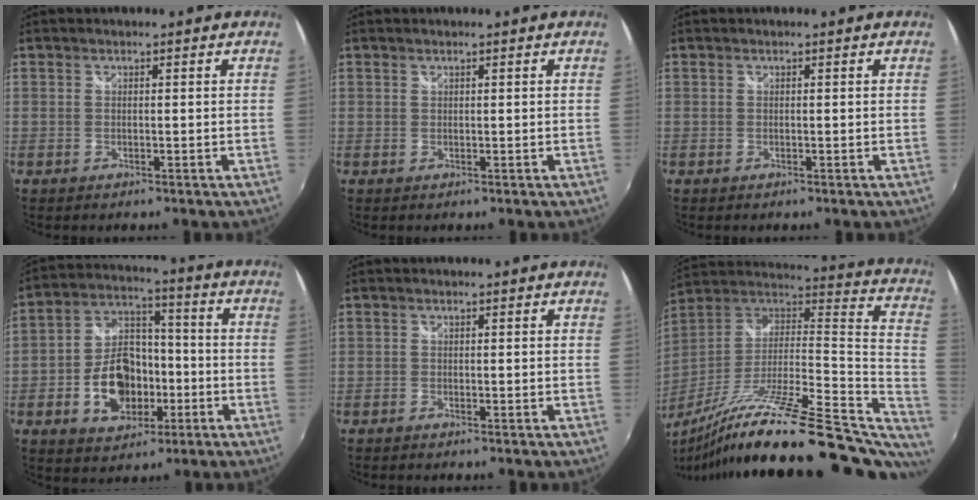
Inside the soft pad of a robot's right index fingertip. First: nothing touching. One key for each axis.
{"total": 0.0}
{"total": 0.0}
{"total": 13.4, "fx": -4.2, "fy": 9.1, "fz": 8.8, "tx": -0.176, "ty": 0.023, "tz": -0.061}
{"total": 0.5, "fx": -0.5, "fy": 0.2, "fz": 0.1, "tx": -0.004, "ty": -0.003, "tz": -0.012}
{"total": 33.2, "fx": -22.9, "fy": 6.4, "fz": 23.2, "tx": -0.324, "ty": -0.045, "tz": -0.359}